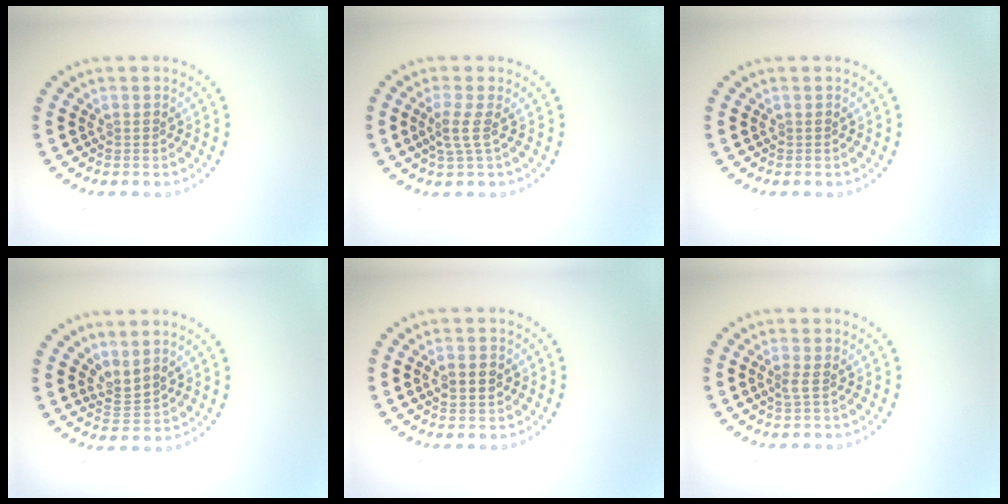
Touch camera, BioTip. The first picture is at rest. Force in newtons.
{"total": 1.8, "press": 1.3, "slide": 1.2}
{"total": 0.0}
{"total": 2.1, "press": 1.4, "slide": 1.6}
{"total": 2.6, "press": 2.6, "slide": 0.2}
{"total": 0.9, "press": 0.7, "slide": 0.6}